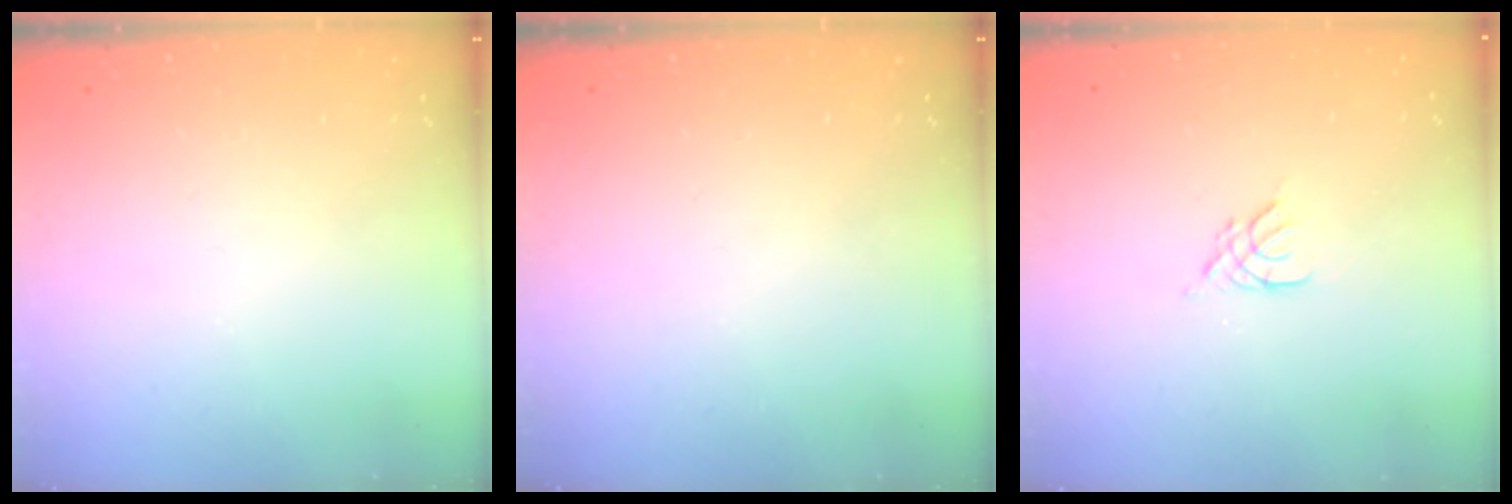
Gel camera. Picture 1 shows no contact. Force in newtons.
{"total": 0.0}
{"total": 2.7, "press": 2.7, "slide": 0.5}